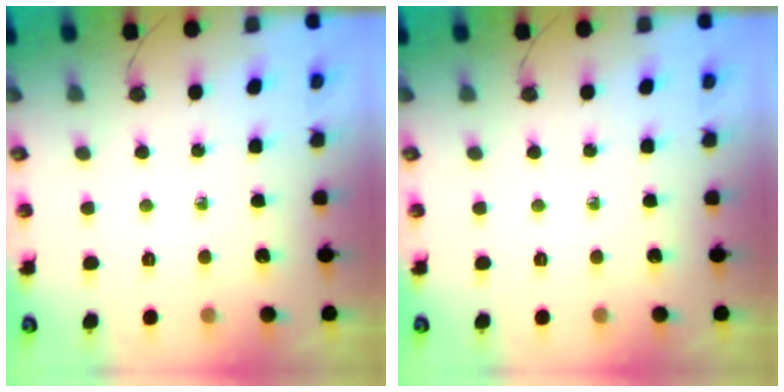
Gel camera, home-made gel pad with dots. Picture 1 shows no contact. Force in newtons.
{"total": 0.0}